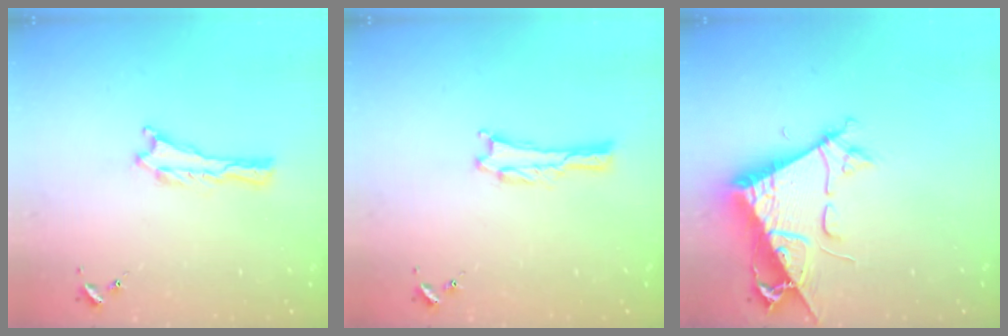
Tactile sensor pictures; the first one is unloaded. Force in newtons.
{"total": 0.6, "press": 0.6, "slide": 0.1}
{"total": 8.8, "press": 8.8, "slide": 1.1}